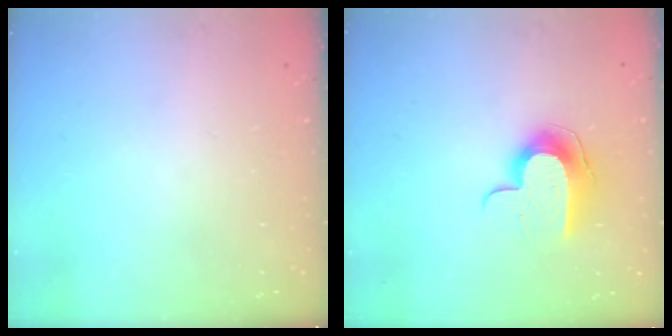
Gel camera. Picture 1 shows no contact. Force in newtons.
{"total": 11.8, "press": 11.8, "slide": 0.7}